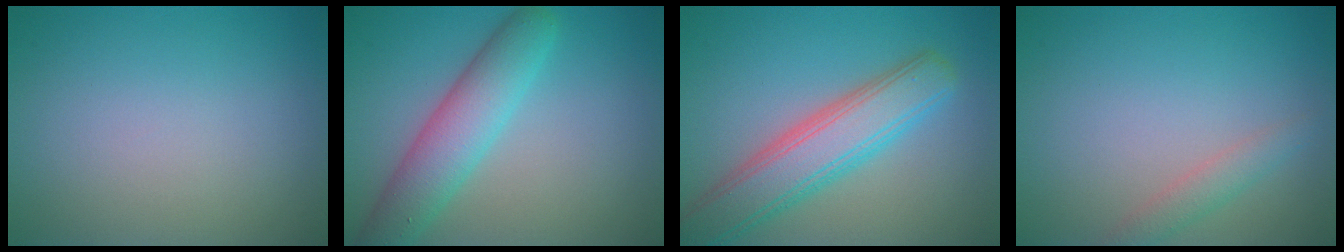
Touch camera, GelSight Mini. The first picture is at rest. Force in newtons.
{"total": 5.5, "press": 5.5, "slide": 0.3}
{"total": 6.4, "press": 6.4, "slide": 0.3}
{"total": 1.6, "press": 1.6, "slide": 0.2}